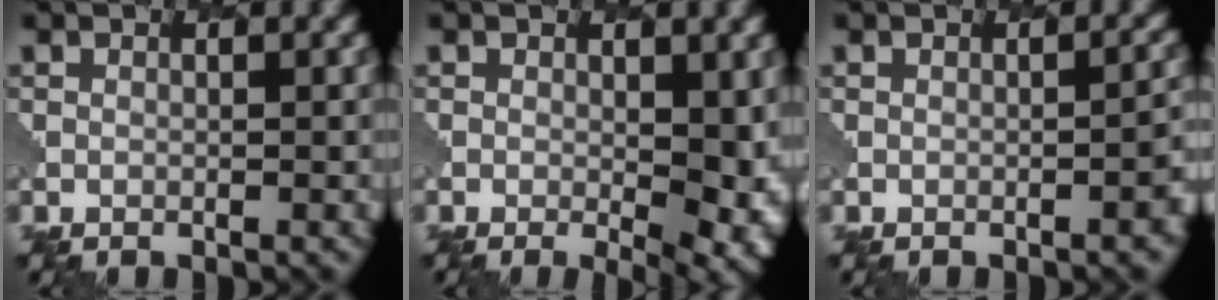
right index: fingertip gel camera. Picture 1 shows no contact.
{"total": 7.6, "force": [-0.6, 3.3, 6.8], "torque": [-0.072, -0.011, 0.006]}
{"total": 2.6, "force": [-1.0, 0.8, 2.3], "torque": [-0.021, 0.009, -0.015]}